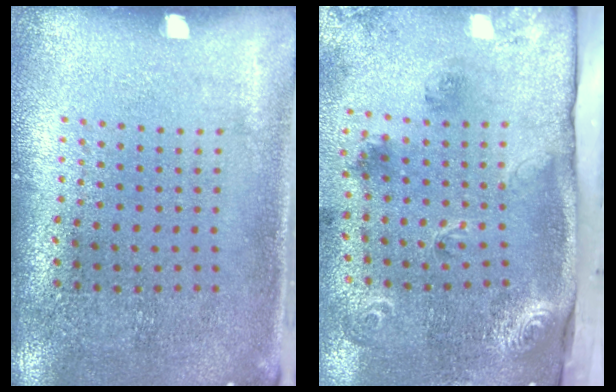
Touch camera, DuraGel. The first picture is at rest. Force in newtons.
{"total": 2.5, "press": 1.9, "slide": 1.7}